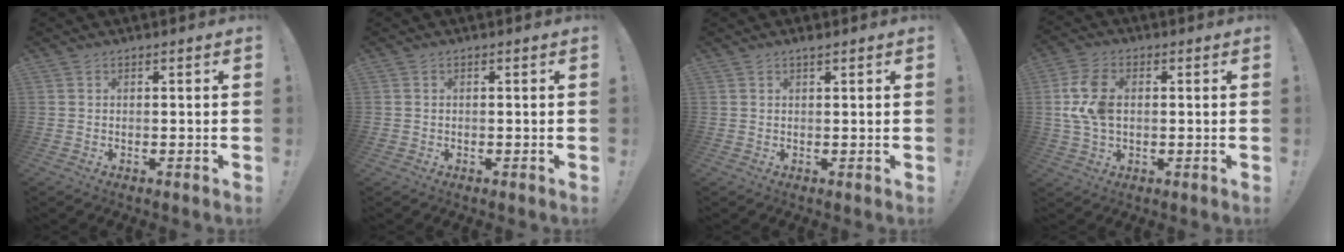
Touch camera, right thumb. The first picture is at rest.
{"total": 0.6, "force": [-0.2, 0.5, 0.0], "torque": [0.001, 0.002, -0.003]}
{"total": 1.0, "force": [0.8, -0.2, 0.6], "torque": [-0.011, 0.000, 0.014]}
{"total": 10.9, "force": [0.9, 7.2, 8.1], "torque": [-0.161, 0.004, 0.020]}